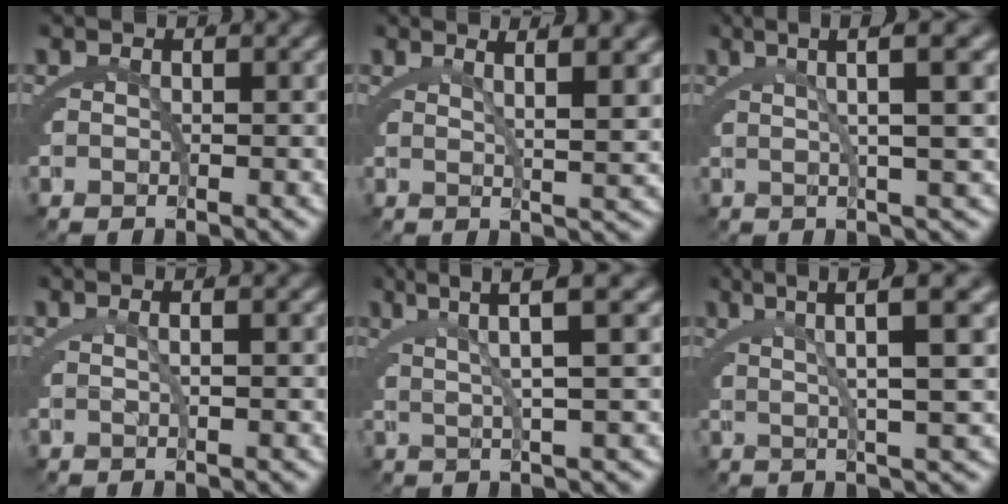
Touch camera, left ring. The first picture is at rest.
{"total": 4.2, "force": [2.6, -0.4, 3.2], "torque": [-0.036, 0.002, 0.042]}
{"total": 6.2, "force": [3.8, 0.0, 4.9], "torque": [-0.053, 0.027, 0.054]}
{"total": 1.3, "force": [0.3, -0.8, 1.0], "torque": [-0.011, 0.005, 0.007]}
{"total": 6.0, "force": [3.9, -0.3, 4.5], "torque": [-0.058, 0.020, 0.061]}
{"total": 7.0, "force": [4.4, 0.0, 5.5], "torque": [-0.068, 0.021, 0.066]}